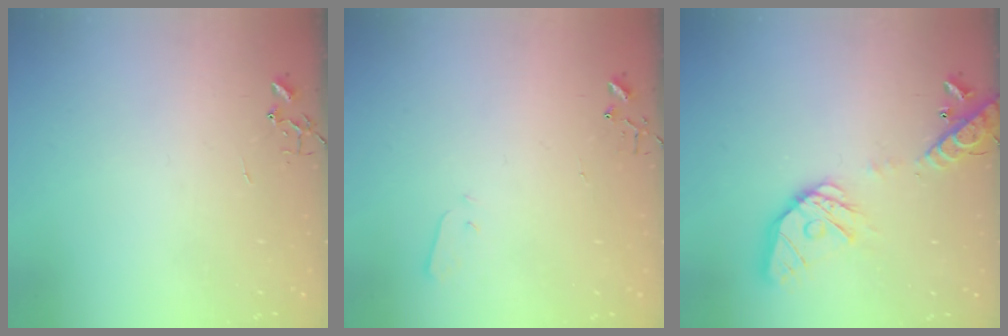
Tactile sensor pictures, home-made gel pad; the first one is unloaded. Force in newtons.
{"total": 1.9, "press": 1.9, "slide": 0.4}
{"total": 16.7, "press": 16.5, "slide": 2.5}